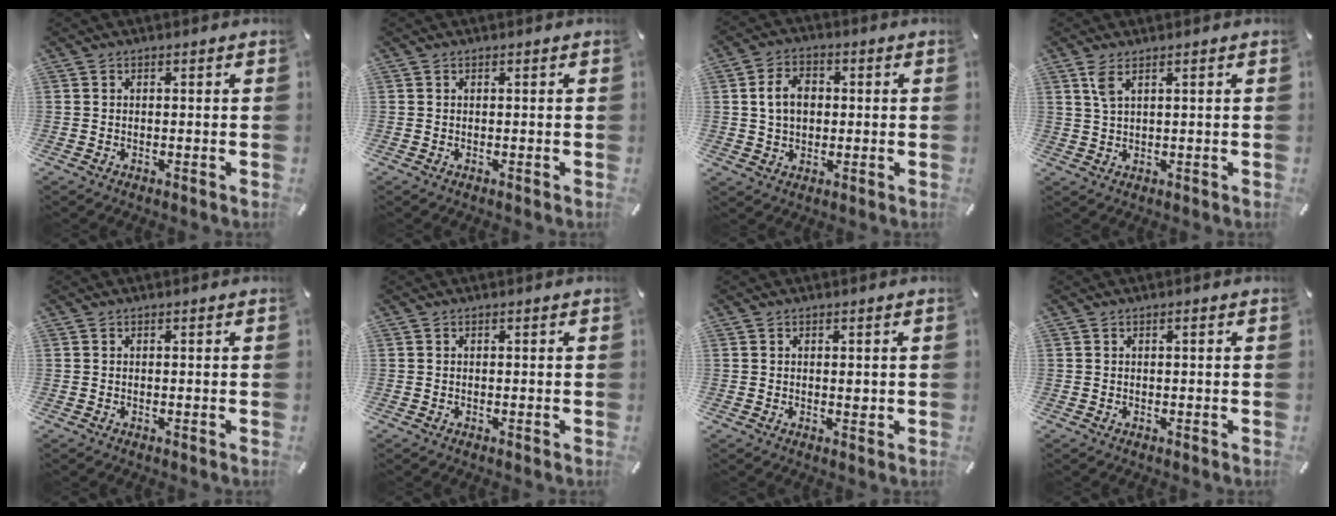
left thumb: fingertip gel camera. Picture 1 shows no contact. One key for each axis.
{"total": 0.0}
{"total": 7.3, "fx": 0.9, "fy": 5.7, "fz": 4.4, "tx": -0.074, "ty": 0.005, "tz": 0.011}
{"total": 3.7, "fx": 1.6, "fy": 0.9, "fz": 3.2, "tx": -0.069, "ty": 0.003, "tz": 0.027}
{"total": 0.0}
{"total": 0.0}
{"total": 1.4, "fx": 0.3, "fy": 0.8, "fz": 1.1, "tx": -0.013, "ty": 0.000, "tz": 0.003}
{"total": 0.5, "fx": 0.0, "fy": 0.0, "fz": 0.5, "tx": -0.010, "ty": 0.001, "tz": 0.000}